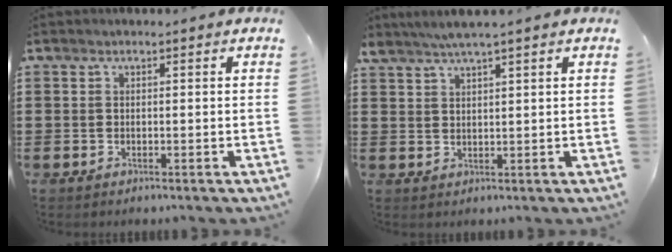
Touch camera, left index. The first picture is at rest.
{"total": 3.1, "force": [2.6, -0.4, 1.7], "torque": [-0.038, 0.000, 0.048]}